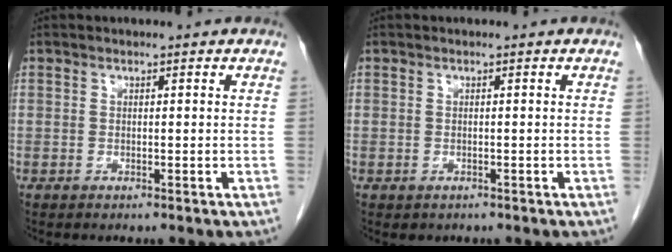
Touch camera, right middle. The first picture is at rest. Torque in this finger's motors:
{"motor_torque": [-0.03, 0.11, -0.01, 0.00]}